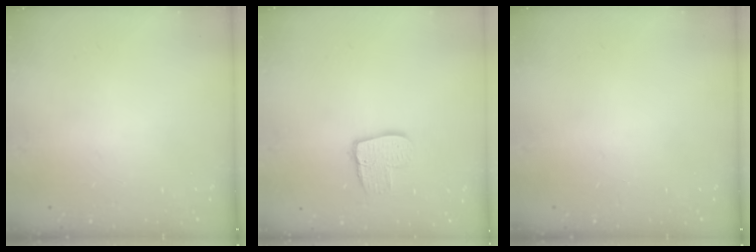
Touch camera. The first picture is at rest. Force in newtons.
{"total": 10.0, "press": 10.0, "slide": 0.8}
{"total": 0.0}